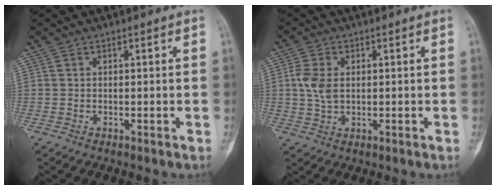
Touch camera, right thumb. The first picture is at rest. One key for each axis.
{"total": 5.0, "fx": 0.6, "fy": 3.2, "fz": 3.9, "tx": -0.084, "ty": 0.003, "tz": 0.010}